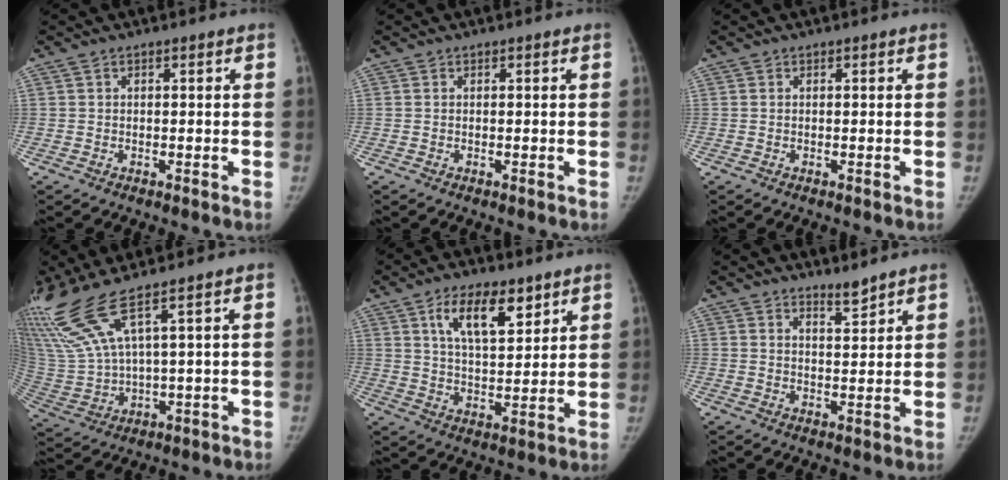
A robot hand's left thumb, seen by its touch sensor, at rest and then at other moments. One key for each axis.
{"total": 0.0}
{"total": 0.0}
{"total": 11.9, "fx": 8.1, "fy": 0.3, "fz": 8.7, "tx": -0.215, "ty": -0.033, "tz": 0.182}
{"total": 10.9, "fx": 5.9, "fy": 4.8, "fz": 7.8, "tx": -0.113, "ty": -0.031, "tz": 0.107}
{"total": 2.5, "fx": 2.4, "fy": 0.2, "fz": 0.6, "tx": -0.001, "ty": -0.028, "tz": 0.043}